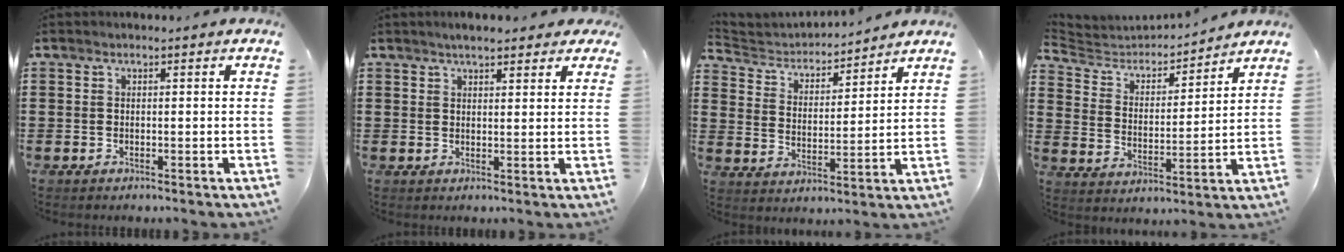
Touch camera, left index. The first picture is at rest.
{"total": 3.1, "force": [2.6, 0.8, 1.5], "torque": [-0.035, 0.004, 0.047]}
{"total": 3.7, "force": [3.6, 1.0, 0.3], "torque": [-0.031, -0.028, 0.056]}
{"total": 4.5, "force": [4.2, 1.5, 0.5], "torque": [-0.040, -0.028, 0.066]}